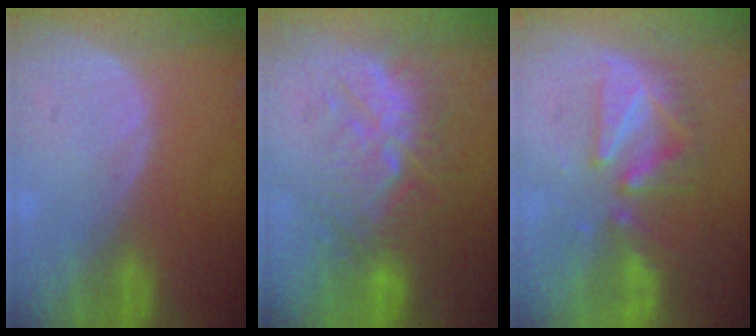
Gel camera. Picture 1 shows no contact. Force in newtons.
{"total": 9.1, "press": 9.0, "slide": 1.6}
{"total": 8.4, "press": 8.0, "slide": 2.4}